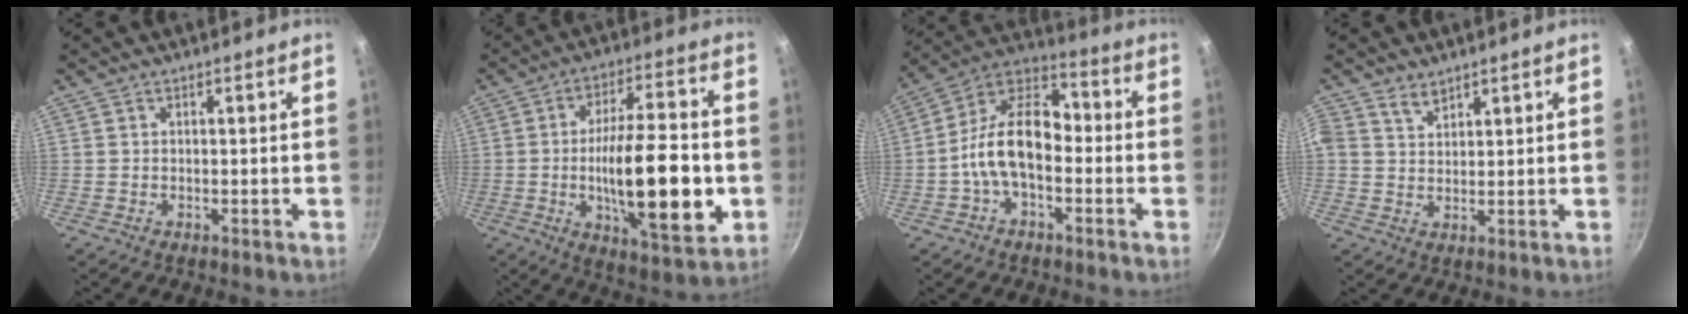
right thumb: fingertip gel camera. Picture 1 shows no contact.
{"total": 21.3, "force": [-3.3, 7.3, 19.7], "torque": [-0.301, 0.010, -0.048]}
{"total": 14.0, "force": [-2.5, 8.3, 11.0], "torque": [-0.172, 0.051, -0.068]}
{"total": 3.5, "force": [2.4, 2.2, 1.3], "torque": [-0.016, -0.012, 0.044]}